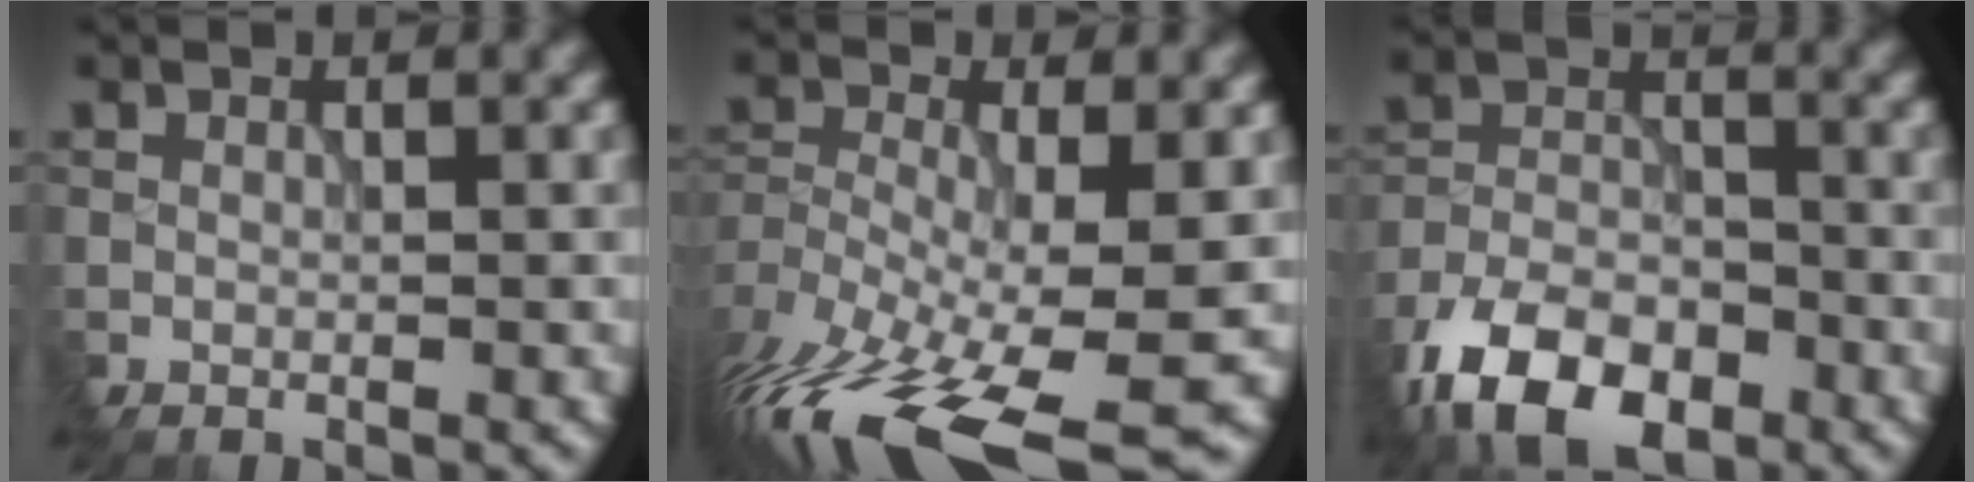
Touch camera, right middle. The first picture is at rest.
{"total": 13.5, "force": [-8.0, 4.6, 9.9], "torque": [-0.204, -0.022, -0.117]}
{"total": 9.1, "force": [-6.5, 4.3, 4.7], "torque": [-0.085, -0.011, -0.124]}